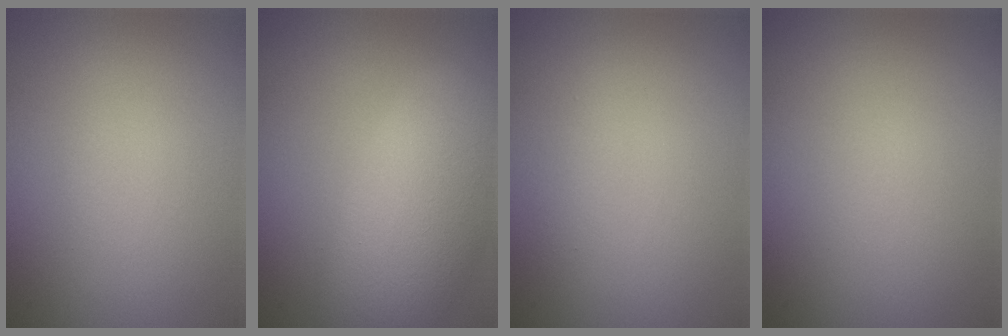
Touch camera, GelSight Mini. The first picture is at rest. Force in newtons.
{"total": 7.8, "press": 7.8, "slide": 0.5}
{"total": 0.7, "press": 0.7, "slide": 0.0}
{"total": 0.0}